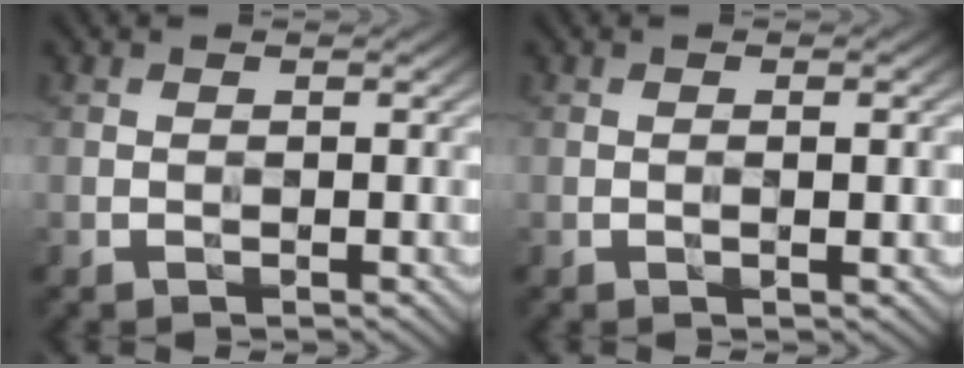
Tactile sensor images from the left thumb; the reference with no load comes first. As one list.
[{"total": 1.8, "force": [-0.1, 0.1, 1.7], "torque": [-0.031, 0.000, -0.004]}]